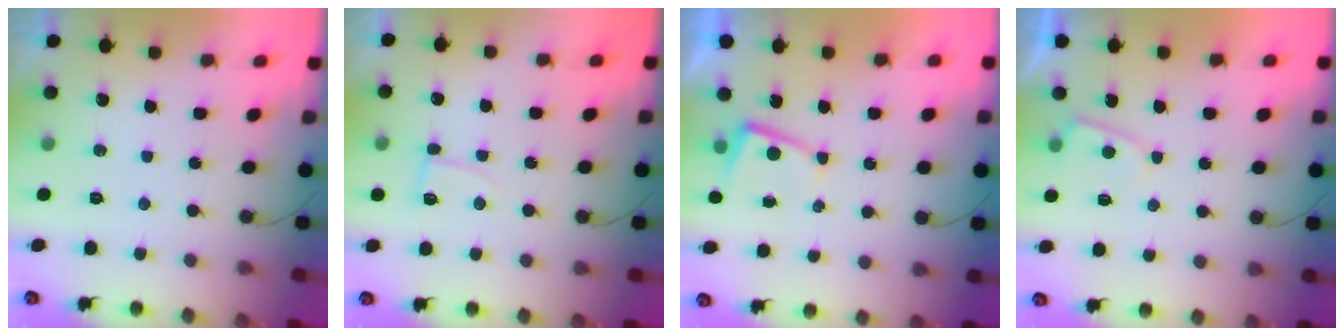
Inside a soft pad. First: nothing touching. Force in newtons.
{"total": 3.5, "press": 3.5, "slide": 0.5}
{"total": 2.8, "press": 2.8, "slide": 0.5}
{"total": 2.8, "press": 2.8, "slide": 0.3}